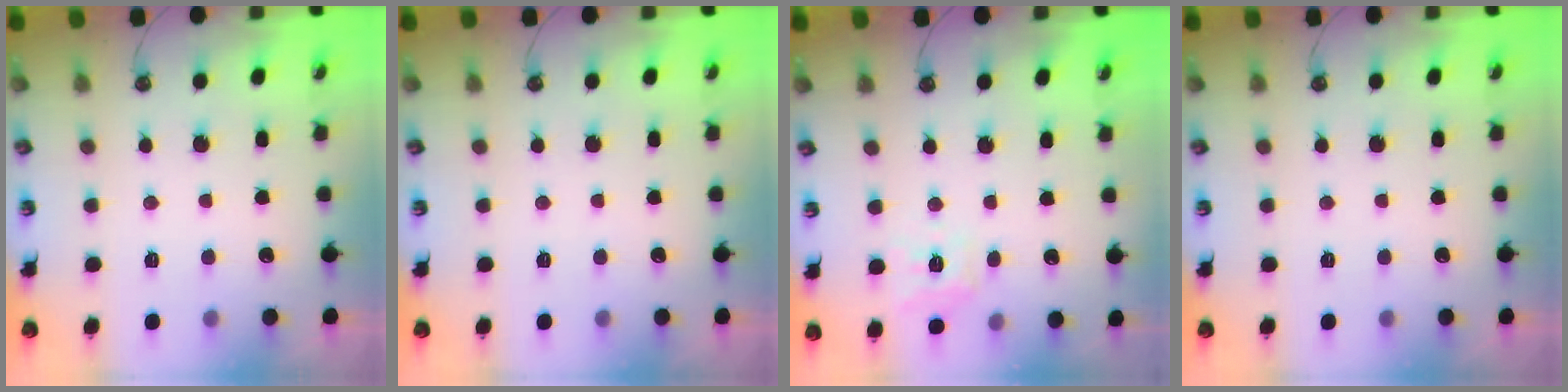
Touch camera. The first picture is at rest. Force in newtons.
{"total": 0.0}
{"total": 10.0, "press": 9.9, "slide": 1.1}
{"total": 0.0}